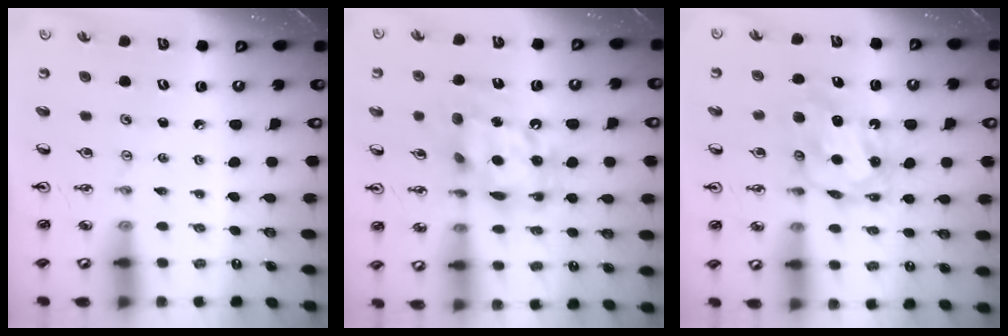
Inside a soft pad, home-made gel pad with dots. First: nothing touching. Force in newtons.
{"total": 14.3, "press": 14.3, "slide": 1.5}
{"total": 7.7, "press": 7.7, "slide": 0.8}